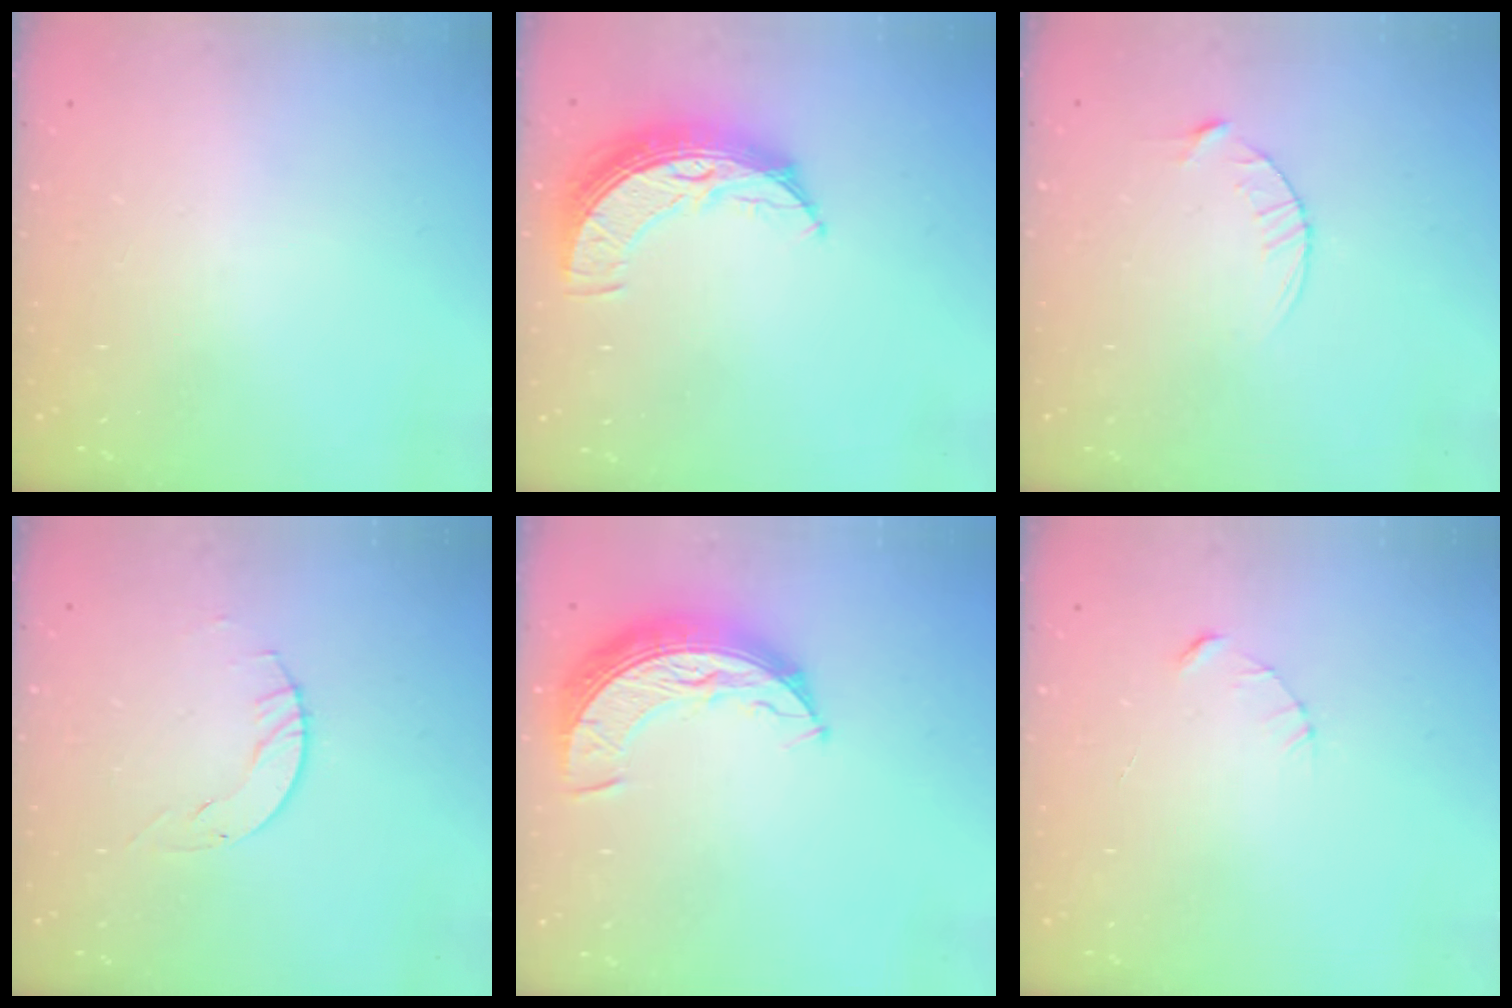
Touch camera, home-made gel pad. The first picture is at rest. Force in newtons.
{"total": 9.4, "press": 9.4, "slide": 0.7}
{"total": 3.6, "press": 3.5, "slide": 0.5}
{"total": 2.9, "press": 2.9, "slide": 0.4}
{"total": 10.5, "press": 10.5, "slide": 0.5}
{"total": 2.3, "press": 2.3, "slide": 0.3}